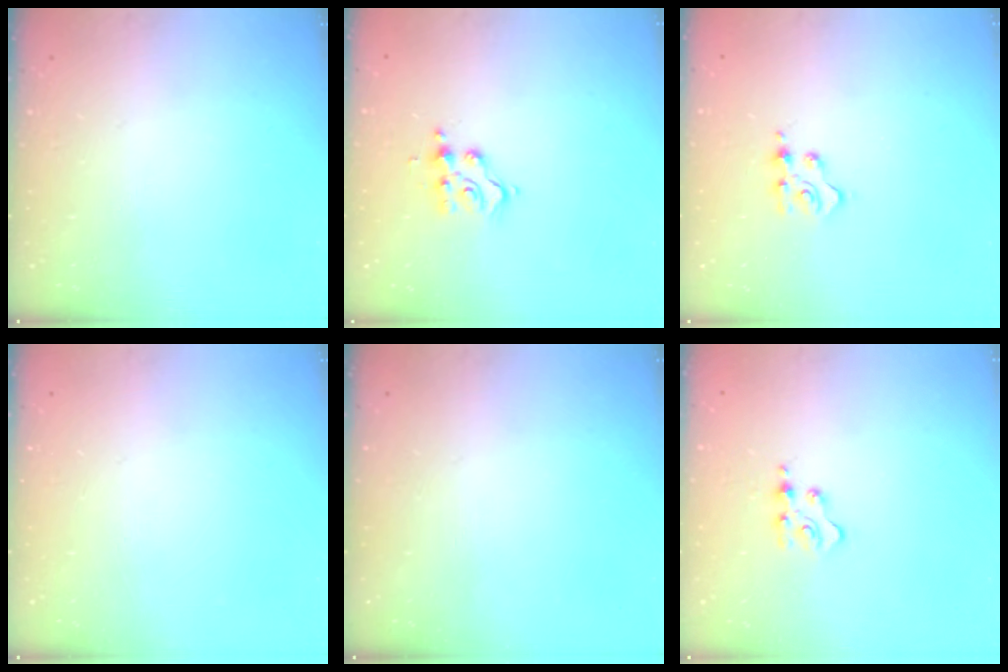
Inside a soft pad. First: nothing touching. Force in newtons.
{"total": 9.1, "press": 9.0, "slide": 0.9}
{"total": 3.8, "press": 3.8, "slide": 0.5}
{"total": 0.0}
{"total": 0.0}
{"total": 3.7, "press": 3.6, "slide": 0.5}